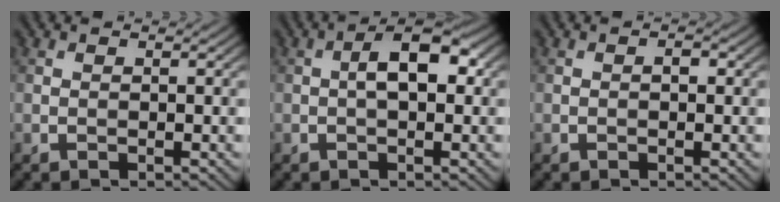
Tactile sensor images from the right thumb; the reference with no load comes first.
{"total": 5.1, "force": [0.3, 2.3, 4.5], "torque": [-0.071, 0.011, -0.001]}
{"total": 0.7, "force": [0.0, 0.4, 0.6], "torque": [-0.008, 0.001, -0.002]}